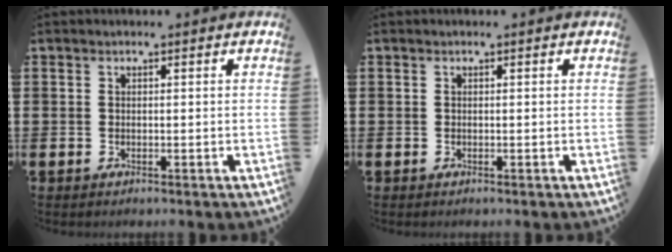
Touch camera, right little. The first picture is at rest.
{"total": 0.0}